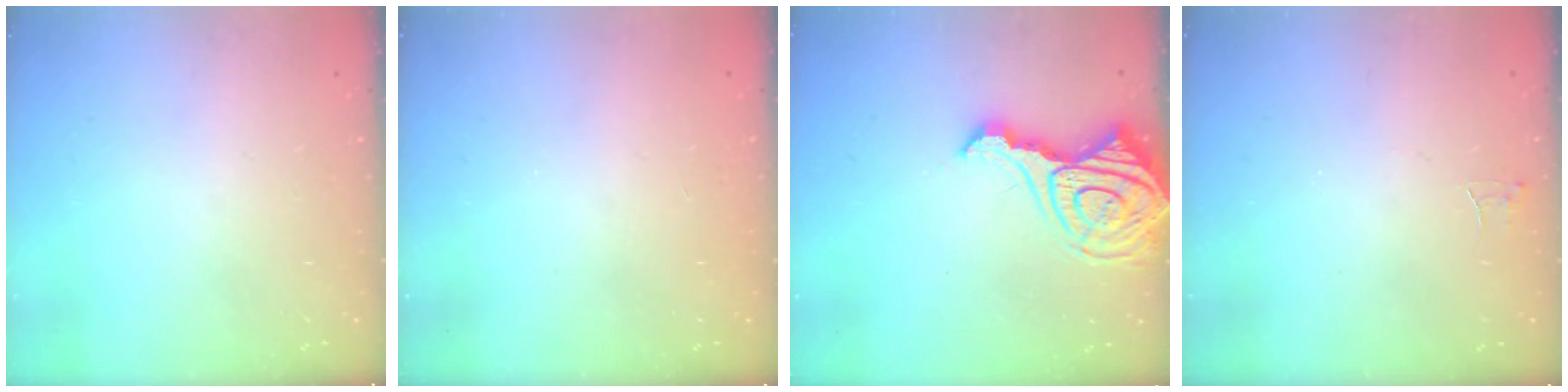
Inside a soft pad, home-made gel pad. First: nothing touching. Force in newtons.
{"total": 0.0}
{"total": 19.8, "press": 19.7, "slide": 2.1}
{"total": 2.8, "press": 2.8, "slide": 0.2}